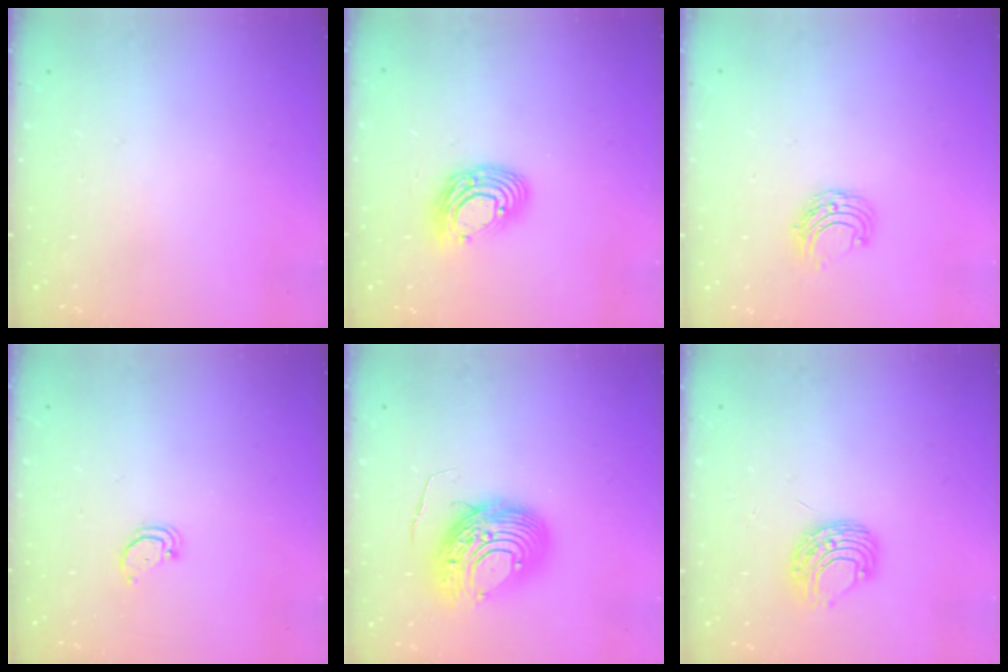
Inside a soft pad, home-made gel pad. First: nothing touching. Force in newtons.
{"total": 11.0, "press": 10.9, "slide": 1.1}
{"total": 6.5, "press": 6.5, "slide": 0.6}
{"total": 2.1, "press": 2.1, "slide": 0.2}
{"total": 12.5, "press": 12.4, "slide": 1.3}
{"total": 8.1, "press": 8.1, "slide": 0.5}